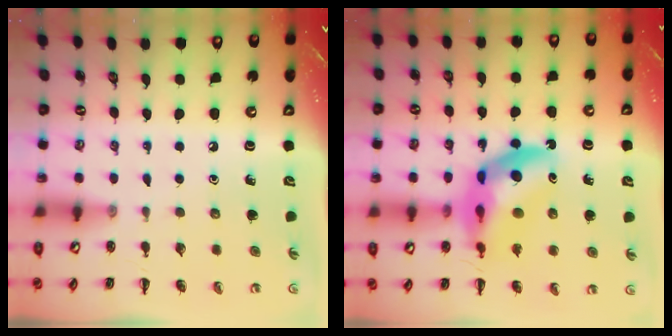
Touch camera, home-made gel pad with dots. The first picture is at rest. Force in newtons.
{"total": 14.4, "press": 13.8, "slide": 4.1}